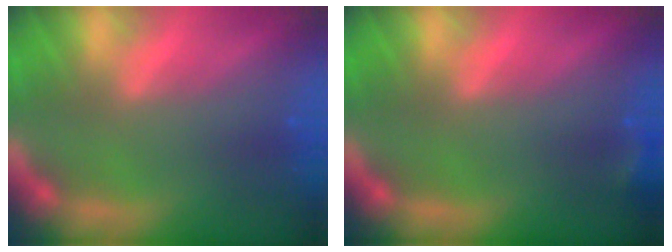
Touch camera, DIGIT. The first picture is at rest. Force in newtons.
{"total": 1.4}